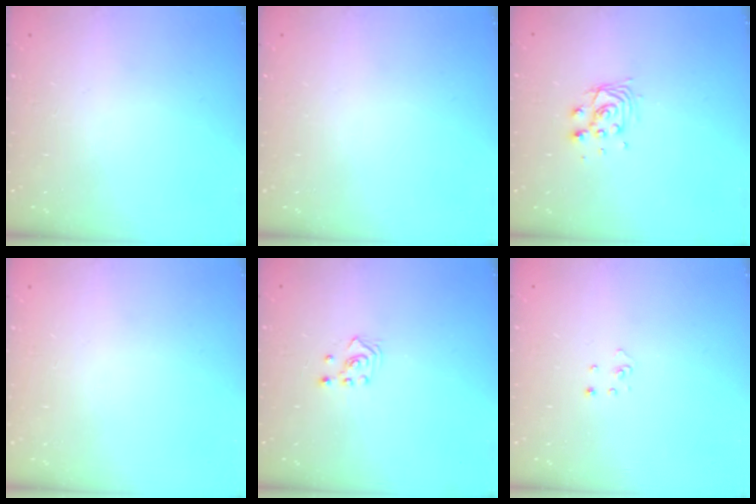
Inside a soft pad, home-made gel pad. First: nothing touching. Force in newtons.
{"total": 0.0}
{"total": 7.6, "press": 7.6, "slide": 0.5}
{"total": 0.0}
{"total": 2.5, "press": 2.3, "slide": 1.0}
{"total": 2.2, "press": 2.2, "slide": 0.2}